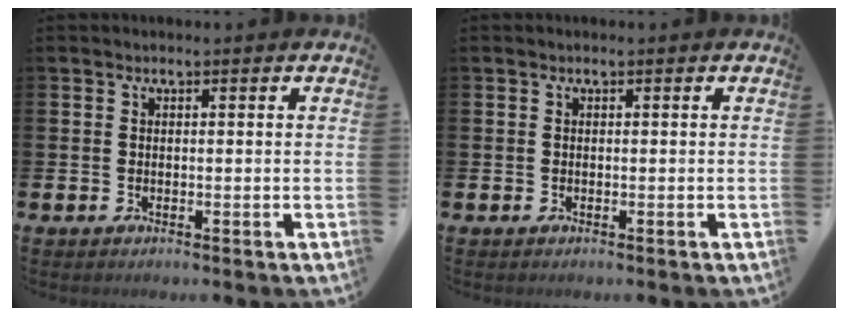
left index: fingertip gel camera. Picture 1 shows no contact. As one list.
[{"total": 0.0}]